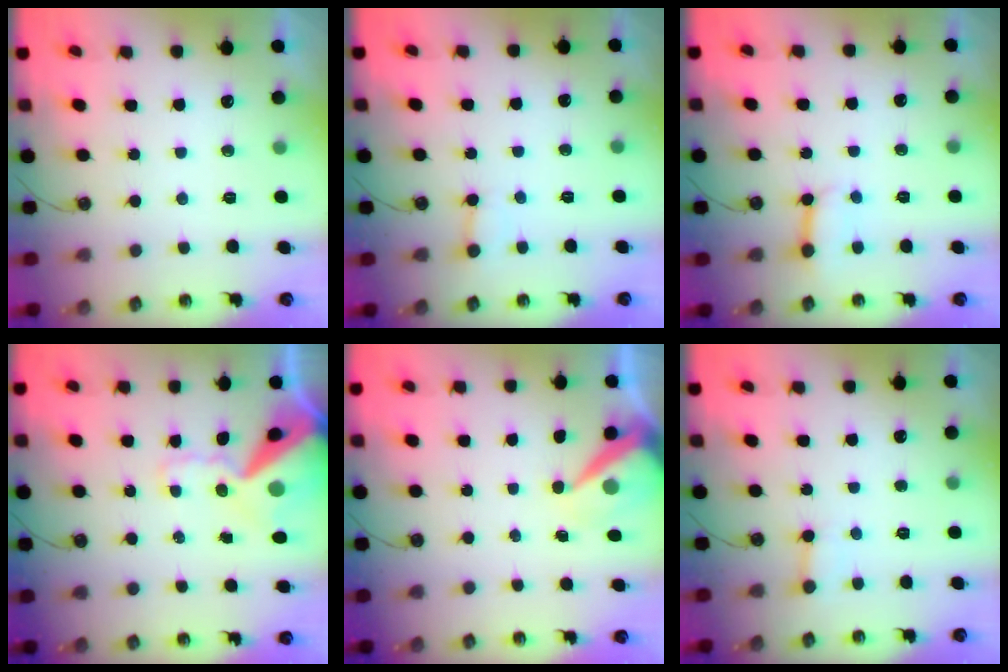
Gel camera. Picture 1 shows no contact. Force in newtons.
{"total": 3.1, "press": 3.1, "slide": 0.2}
{"total": 5.3, "press": 5.2, "slide": 0.6}
{"total": 17.5, "press": 17.3, "slide": 2.8}
{"total": 9.1, "press": 9.0, "slide": 0.7}
{"total": 2.2, "press": 2.2, "slide": 0.5}